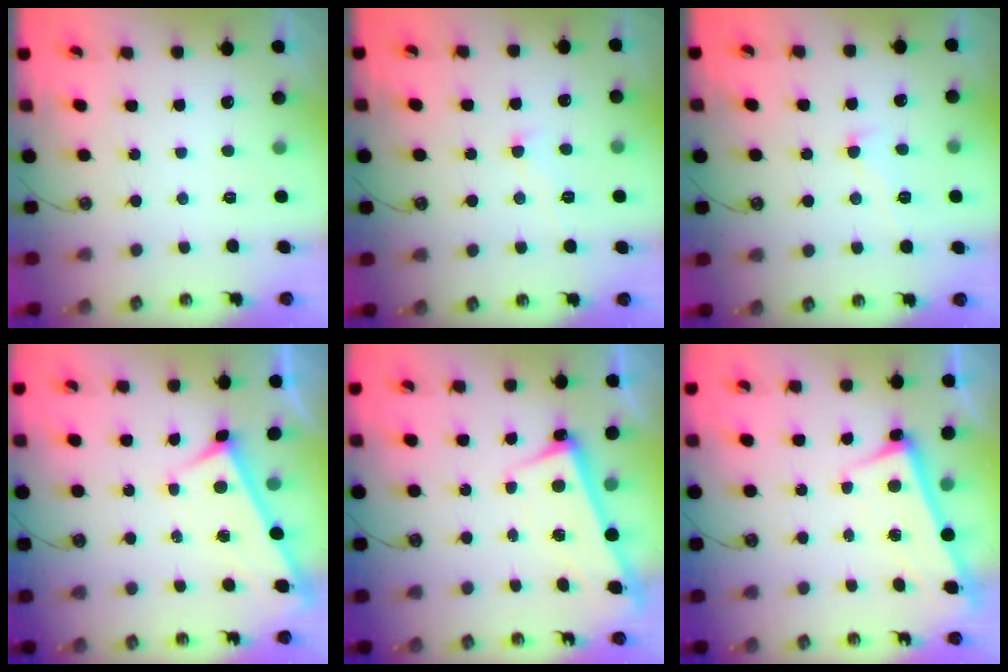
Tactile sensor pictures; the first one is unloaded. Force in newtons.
{"total": 0.0}
{"total": 2.3, "press": 2.2, "slide": 0.8}
{"total": 3.2, "press": 3.2, "slide": 0.3}
{"total": 2.8, "press": 2.8, "slide": 0.4}
{"total": 2.8, "press": 2.7, "slide": 0.4}